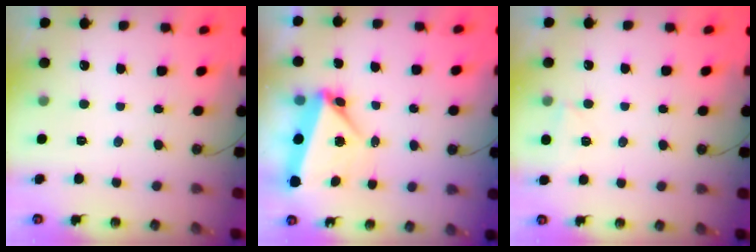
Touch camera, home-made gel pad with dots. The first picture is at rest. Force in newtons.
{"total": 5.8, "press": 5.4, "slide": 2.1}
{"total": 2.7, "press": 2.6, "slide": 0.7}